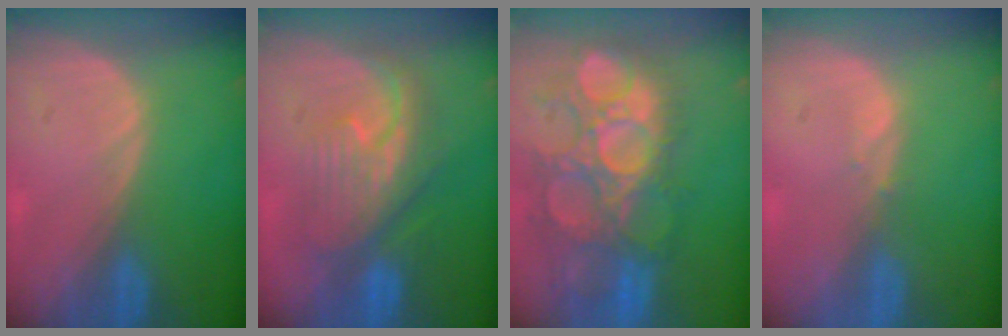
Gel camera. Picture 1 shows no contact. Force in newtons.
{"total": 8.2, "press": 8.2, "slide": 0.6}
{"total": 12.9, "press": 12.0, "slide": 4.8}
{"total": 0.6, "press": 0.6, "slide": 0.1}